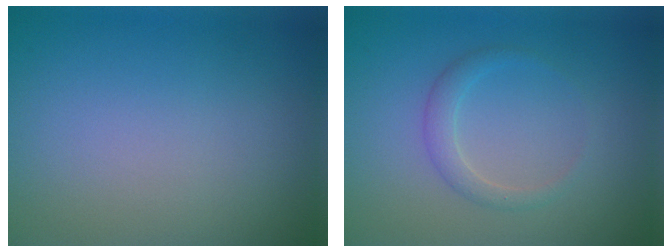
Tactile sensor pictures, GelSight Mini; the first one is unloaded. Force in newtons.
{"total": 1.7, "press": 1.7, "slide": 0.0}